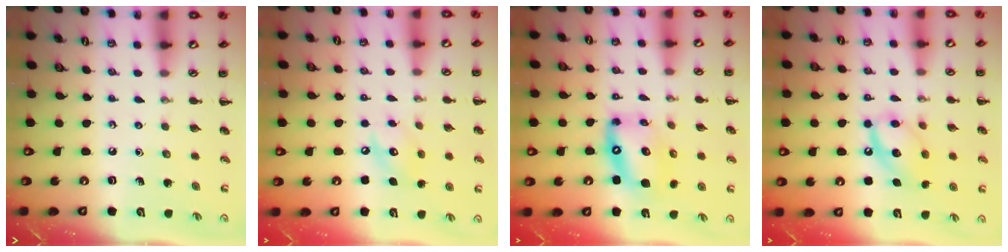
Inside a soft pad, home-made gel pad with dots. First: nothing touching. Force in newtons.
{"total": 7.7, "press": 7.6, "slide": 1.2}
{"total": 12.6, "press": 12.2, "slide": 3.3}
{"total": 13.2, "press": 13.1, "slide": 1.9}